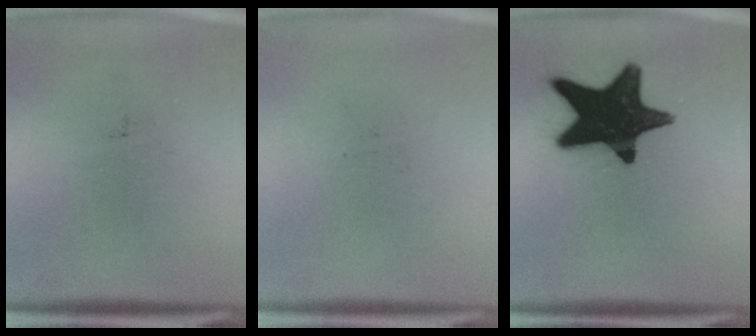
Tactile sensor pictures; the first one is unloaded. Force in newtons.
{"total": 0.0}
{"total": 18.6}